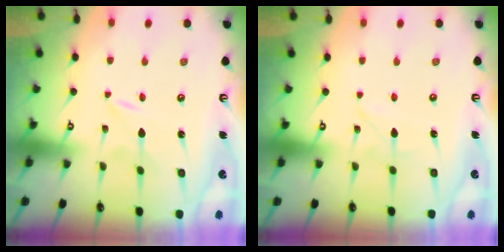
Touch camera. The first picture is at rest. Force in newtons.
{"total": 1.7, "press": 1.7, "slide": 0.2}